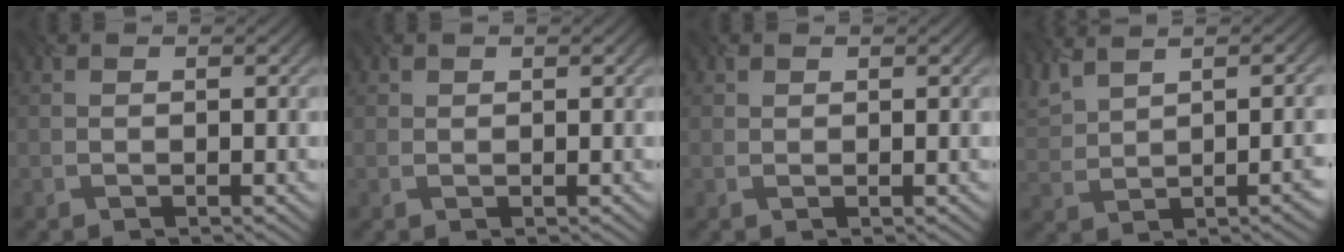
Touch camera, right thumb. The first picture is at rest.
{"total": 0.6, "force": [0.4, 0.4, 0.1], "torque": [0.000, -0.002, 0.014]}
{"total": 1.0, "force": [0.6, 0.8, 0.0], "torque": [0.003, 0.001, 0.017]}
{"total": 8.6, "force": [3.6, 3.8, 6.8], "torque": [-0.124, 0.028, 0.069]}